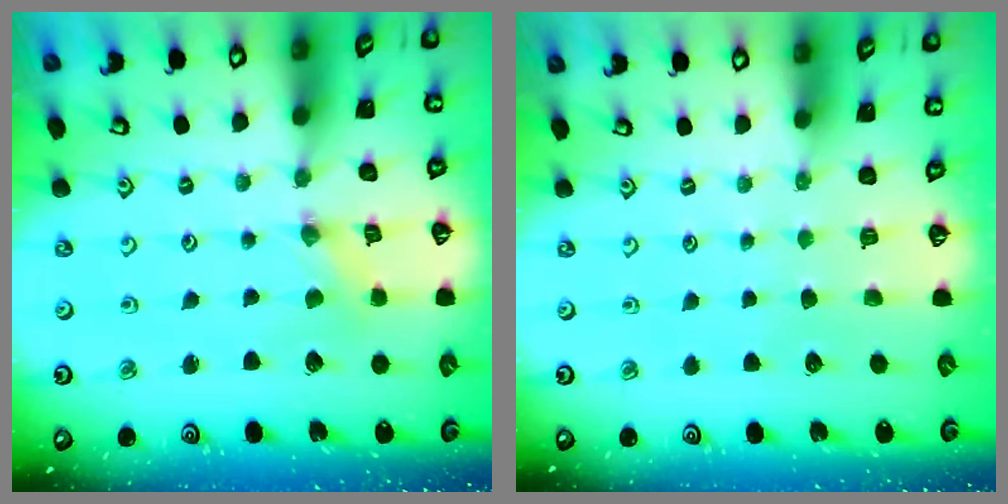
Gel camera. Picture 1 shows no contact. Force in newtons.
{"total": 0.0}